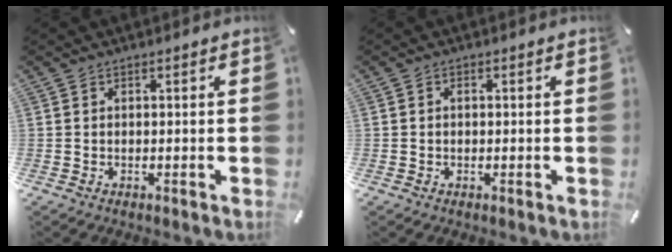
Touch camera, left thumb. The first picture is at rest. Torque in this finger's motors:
{"motor_torque": [-0.15, -0.04, -0.06, 0.00, -0.02]}